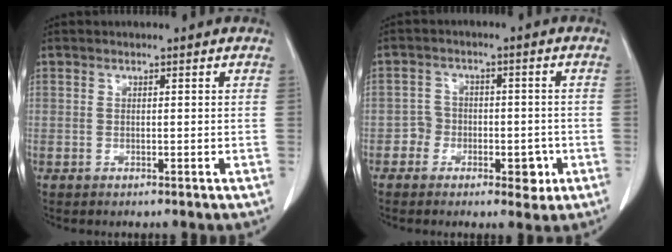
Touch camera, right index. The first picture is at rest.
{"total": 5.1, "force": [-2.2, 3.8, 2.7], "torque": [-0.018, 0.015, -0.033]}